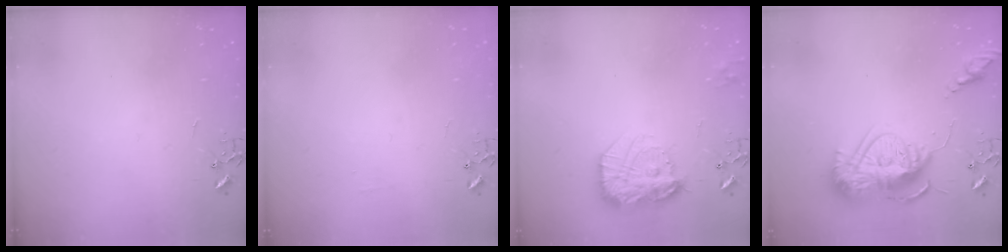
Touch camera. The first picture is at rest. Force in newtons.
{"total": 3.9, "press": 3.8, "slide": 0.6}
{"total": 19.0, "press": 19.0, "slide": 1.7}
{"total": 17.0, "press": 16.9, "slide": 1.5}